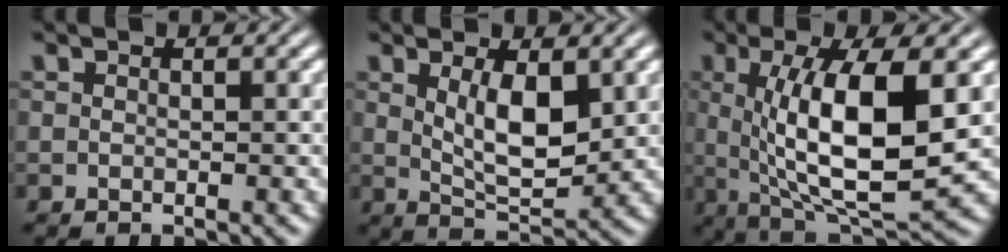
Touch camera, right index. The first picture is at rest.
{"total": 4.6, "force": [1.0, 0.9, 4.4], "torque": [-0.066, -0.022, 0.030]}
{"total": 10.3, "force": [0.7, 3.5, 9.7], "torque": [-0.164, -0.026, 0.037]}